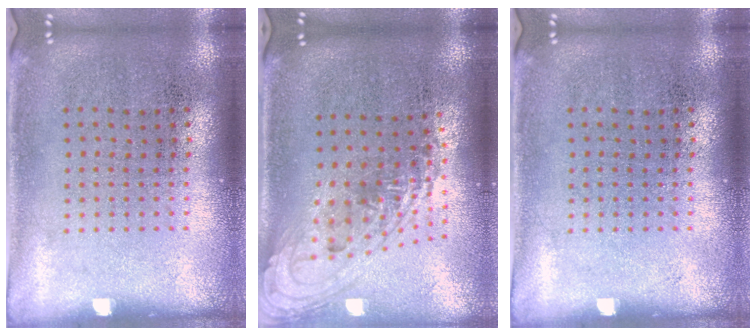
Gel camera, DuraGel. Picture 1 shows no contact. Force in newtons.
{"total": 1.7, "press": 1.3, "slide": 1.0}
{"total": 0.0}